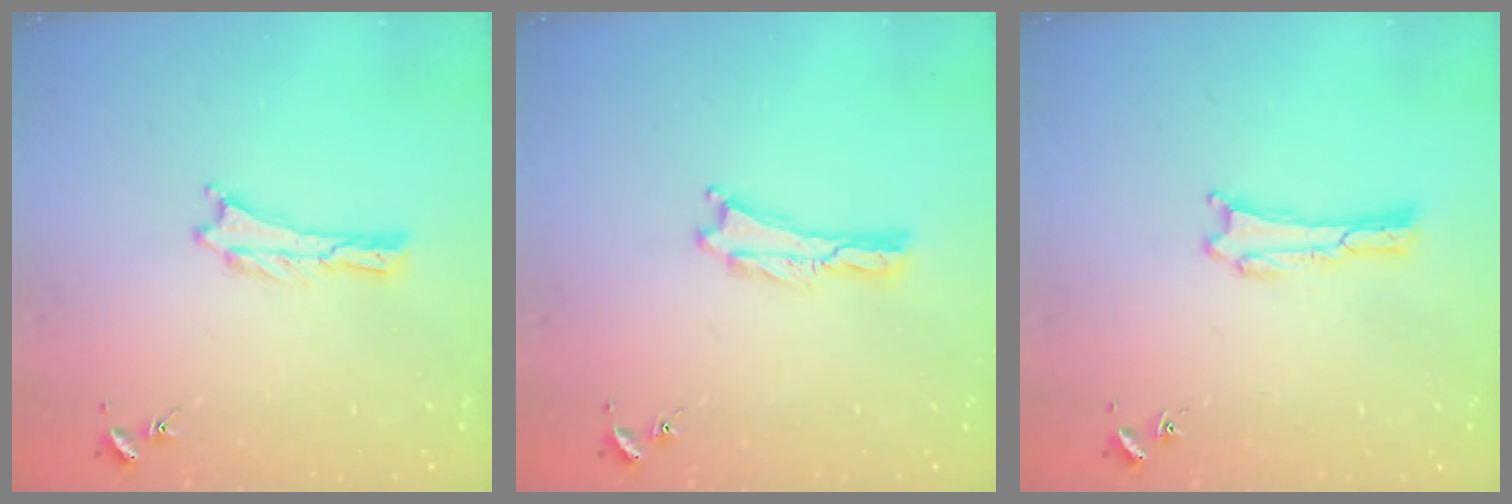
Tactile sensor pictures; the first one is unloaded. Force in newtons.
{"total": 0.0}
{"total": 0.0}